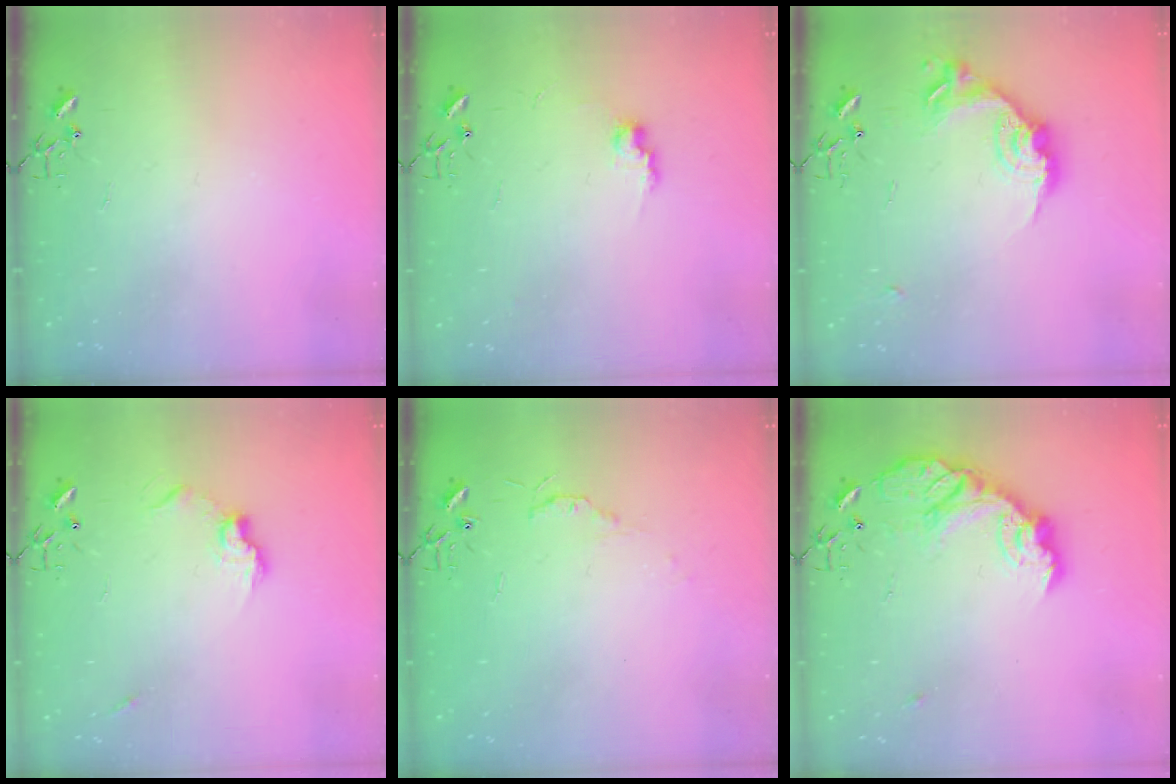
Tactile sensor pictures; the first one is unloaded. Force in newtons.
{"total": 7.5, "press": 7.4, "slide": 0.3}
{"total": 16.7, "press": 16.7, "slide": 0.9}
{"total": 8.8, "press": 8.8, "slide": 0.4}
{"total": 4.8, "press": 4.8, "slide": 0.7}
{"total": 15.7, "press": 15.7, "slide": 1.0}